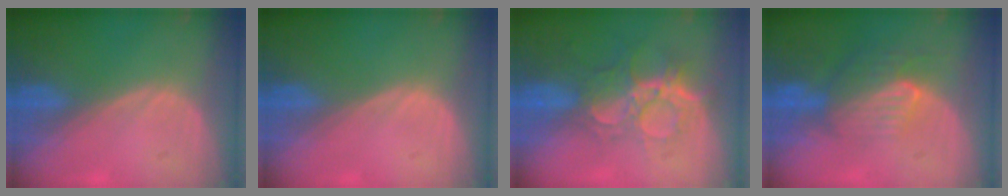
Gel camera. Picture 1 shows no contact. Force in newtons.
{"total": 0.0}
{"total": 9.4, "press": 8.0, "slide": 5.0}
{"total": 8.1, "press": 7.3, "slide": 3.6}